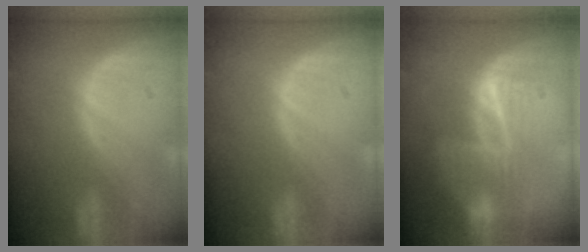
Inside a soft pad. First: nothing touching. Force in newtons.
{"total": 0.0}
{"total": 6.7, "press": 5.7, "slide": 3.5}